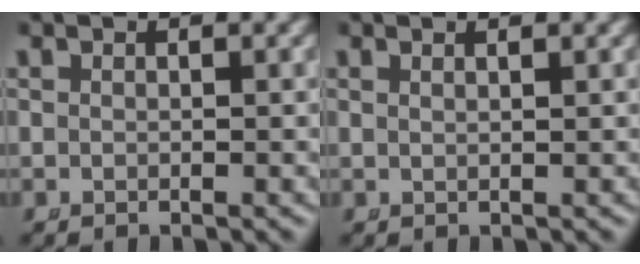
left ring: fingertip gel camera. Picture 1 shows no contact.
{"total": 0.8, "force": [0.5, -0.5, 0.5], "torque": [-0.010, -0.004, 0.013]}